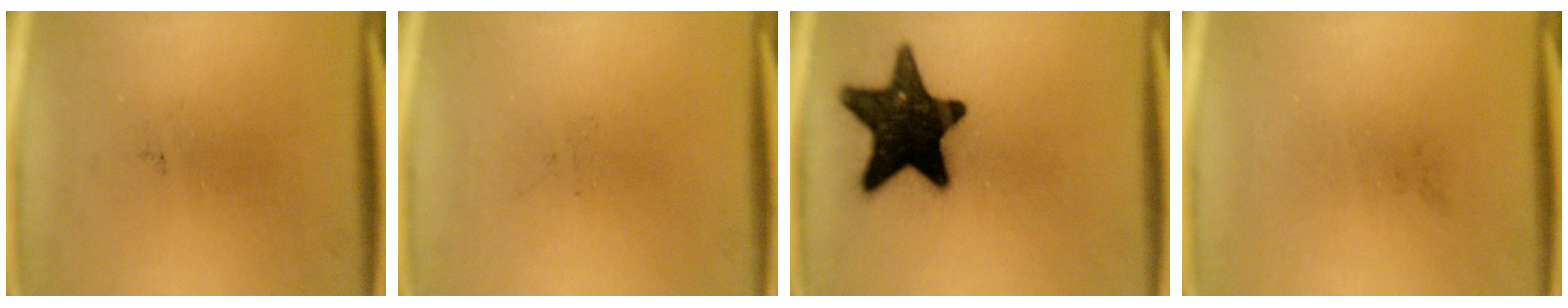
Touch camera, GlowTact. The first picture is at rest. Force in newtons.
{"total": 0.0}
{"total": 18.2}
{"total": 0.0}